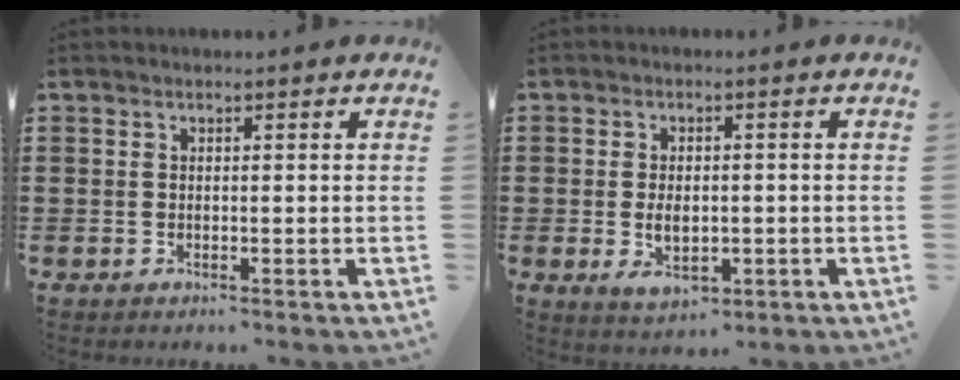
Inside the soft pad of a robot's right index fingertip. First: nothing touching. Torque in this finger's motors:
{"motor_torque": [1.09, 1.05, 0.17, 0.09]}